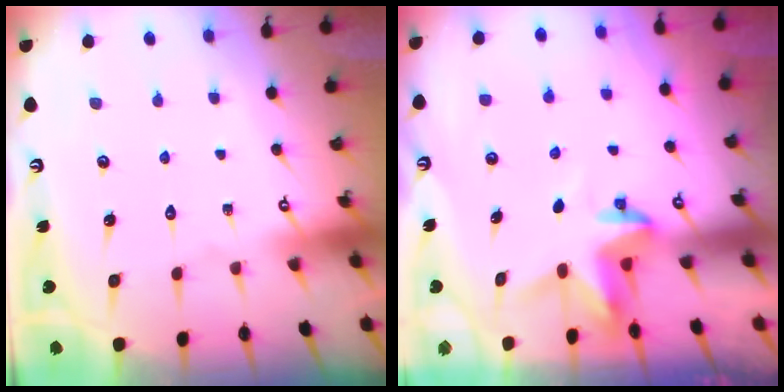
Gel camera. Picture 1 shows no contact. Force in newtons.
{"total": 3.9, "press": 3.9, "slide": 0.3}